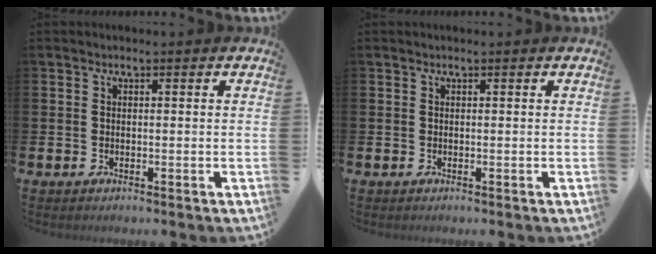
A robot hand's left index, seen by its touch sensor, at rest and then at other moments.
{"total": 0.0}